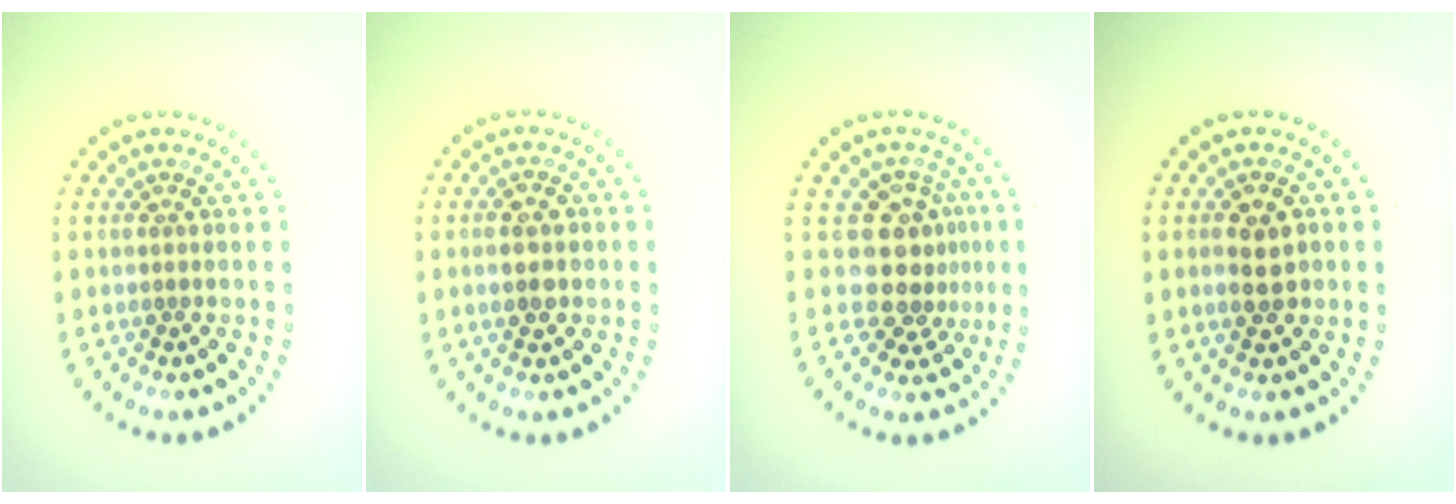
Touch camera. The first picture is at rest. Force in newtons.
{"total": 2.3, "press": 2.3, "slide": 0.3}
{"total": 3.8, "press": 2.9, "slide": 2.5}
{"total": 2.6, "press": 2.6, "slide": 0.2}